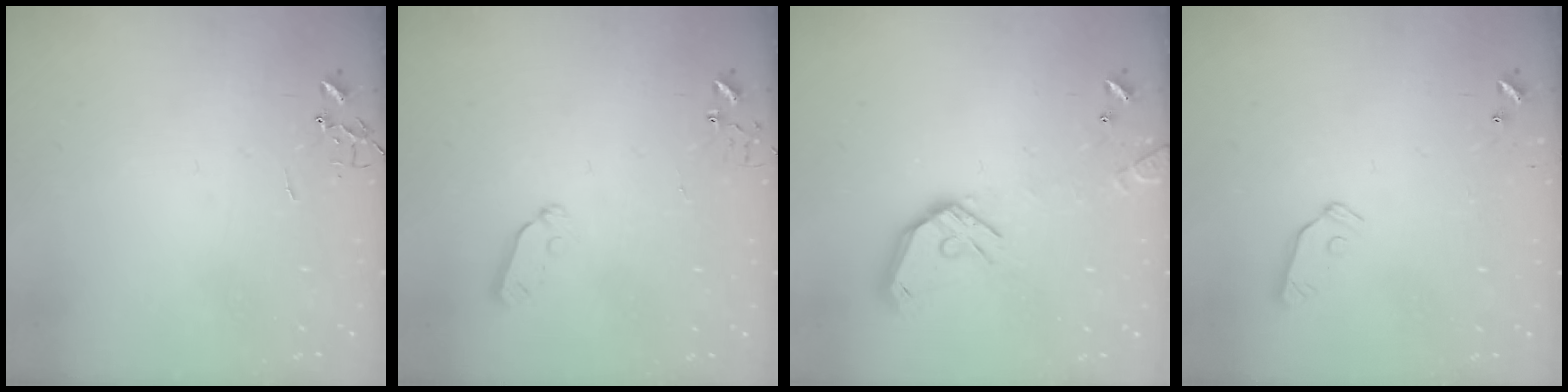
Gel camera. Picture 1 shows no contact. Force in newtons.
{"total": 3.7, "press": 3.7, "slide": 0.5}
{"total": 14.4, "press": 14.2, "slide": 2.1}
{"total": 5.5, "press": 5.5, "slide": 0.2}